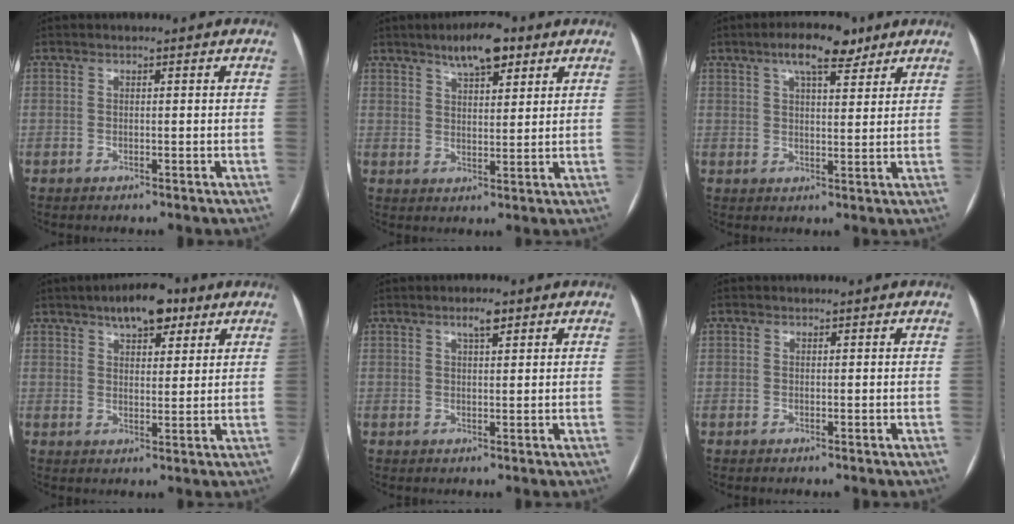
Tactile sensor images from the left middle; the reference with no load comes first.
{"total": 7.2, "force": [4.8, 2.3, 4.9], "torque": [-0.081, 0.009, 0.076]}
{"total": 7.5, "force": [5.0, 2.5, 5.1], "torque": [-0.086, 0.014, 0.077]}
{"total": 7.9, "force": [5.0, 3.2, 5.2], "torque": [-0.077, 0.014, 0.076]}
{"total": 2.5, "force": [1.6, 0.6, 1.8], "torque": [-0.034, 0.004, 0.026]}
{"total": 1.8, "force": [-0.6, -1.2, -1.2], "torque": [0.026, -0.007, -0.009]}